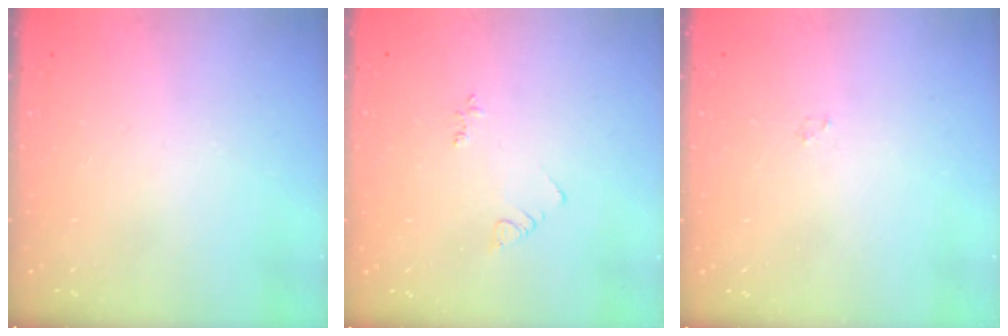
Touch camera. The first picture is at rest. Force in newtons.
{"total": 3.9, "press": 3.8, "slide": 0.7}
{"total": 0.8, "press": 0.8, "slide": 0.2}